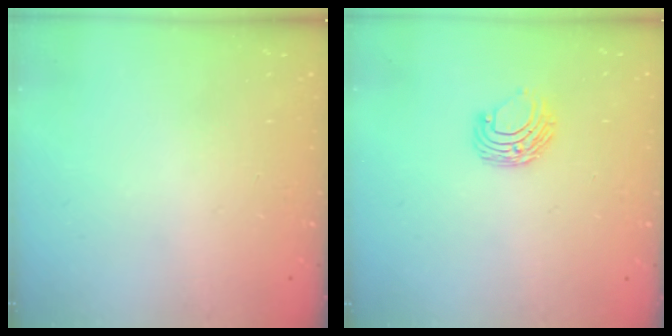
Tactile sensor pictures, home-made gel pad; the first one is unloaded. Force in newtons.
{"total": 7.1, "press": 7.0, "slide": 0.7}